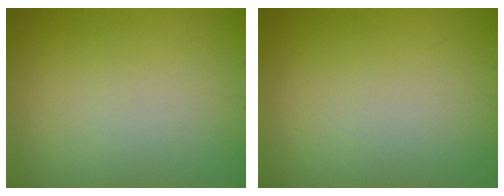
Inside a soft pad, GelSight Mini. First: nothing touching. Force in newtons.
{"total": 0.0}